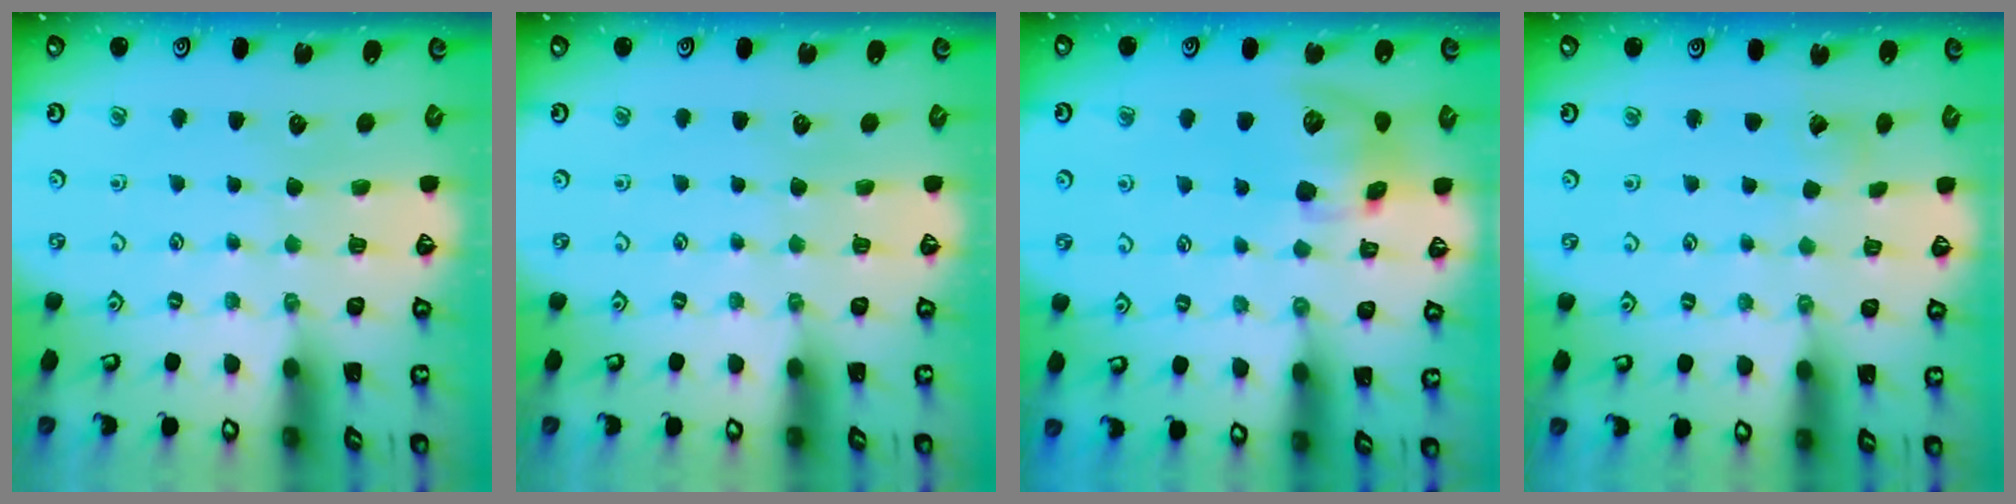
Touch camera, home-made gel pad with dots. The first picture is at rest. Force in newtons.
{"total": 0.0}
{"total": 12.5, "press": 12.4, "slide": 1.9}
{"total": 2.7, "press": 2.7, "slide": 0.3}